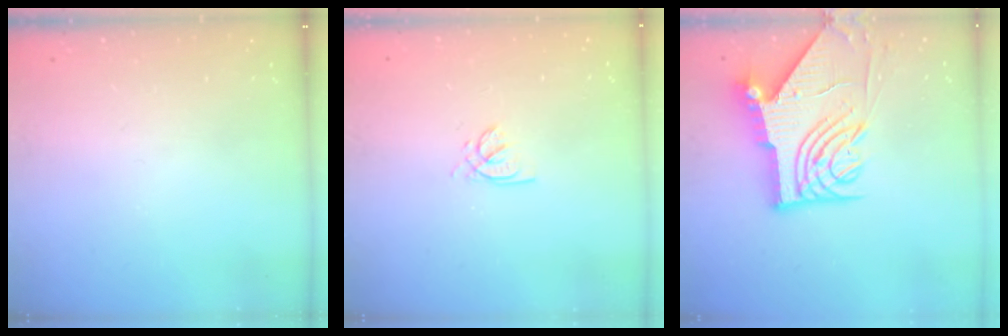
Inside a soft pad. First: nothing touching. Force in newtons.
{"total": 2.0, "press": 2.0, "slide": 0.4}
{"total": 14.8, "press": 14.7, "slide": 1.8}